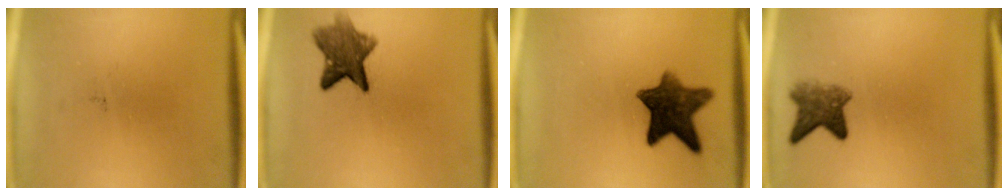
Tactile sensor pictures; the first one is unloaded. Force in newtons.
{"total": 7.5}
{"total": 10.2}
{"total": 4.8}